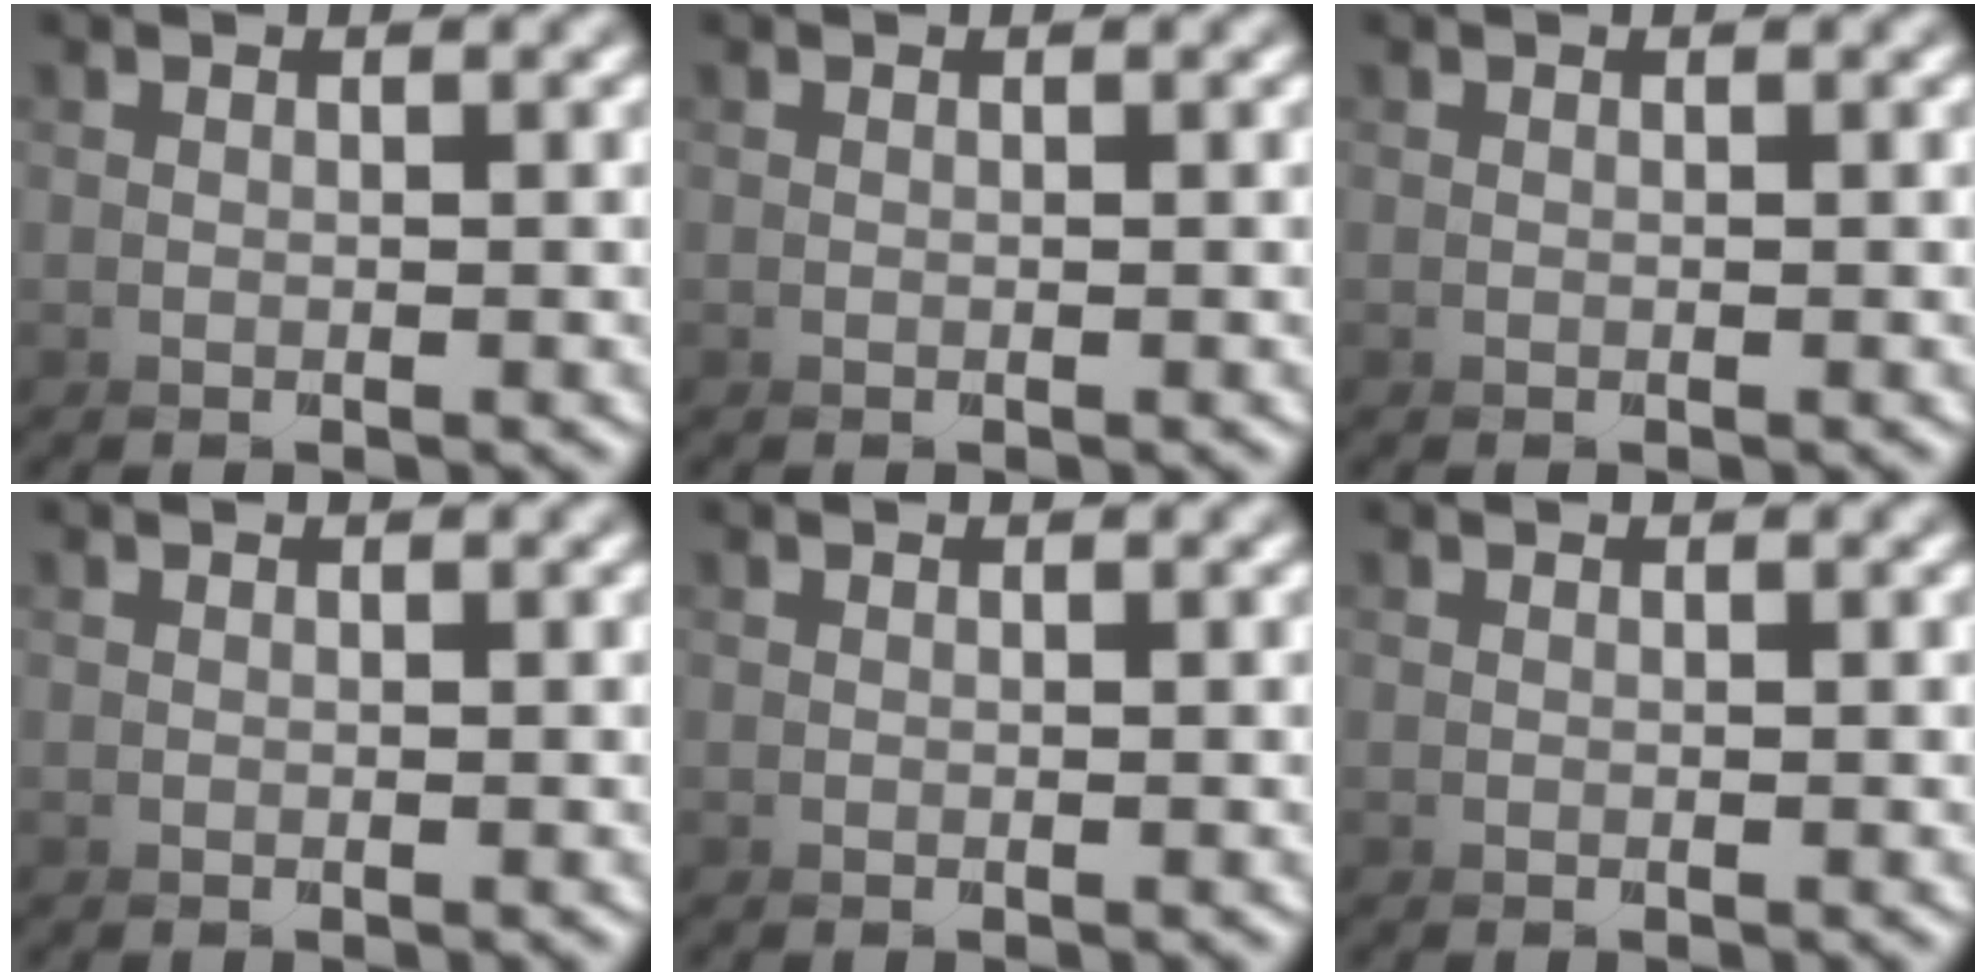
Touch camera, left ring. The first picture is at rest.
{"total": 0.0}
{"total": 0.0}
{"total": 0.0}
{"total": 0.0}
{"total": 0.0}